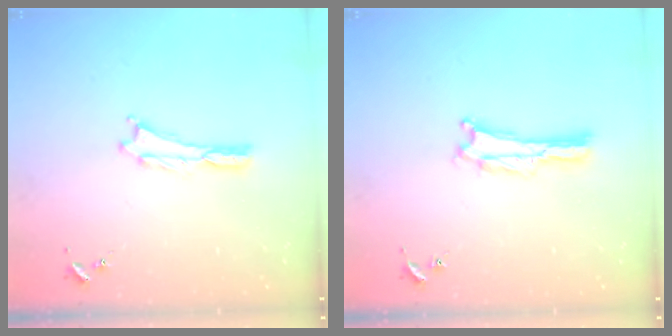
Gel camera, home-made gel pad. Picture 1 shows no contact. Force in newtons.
{"total": 0.0}